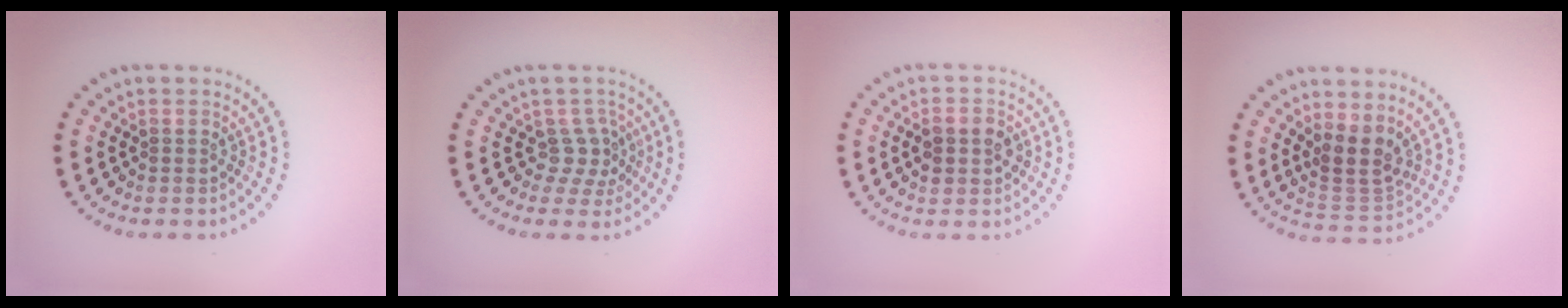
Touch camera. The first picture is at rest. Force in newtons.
{"total": 2.3, "press": 1.6, "slide": 1.7}
{"total": 2.9, "press": 2.9, "slide": 0.1}
{"total": 3.5, "press": 2.9, "slide": 2.0}